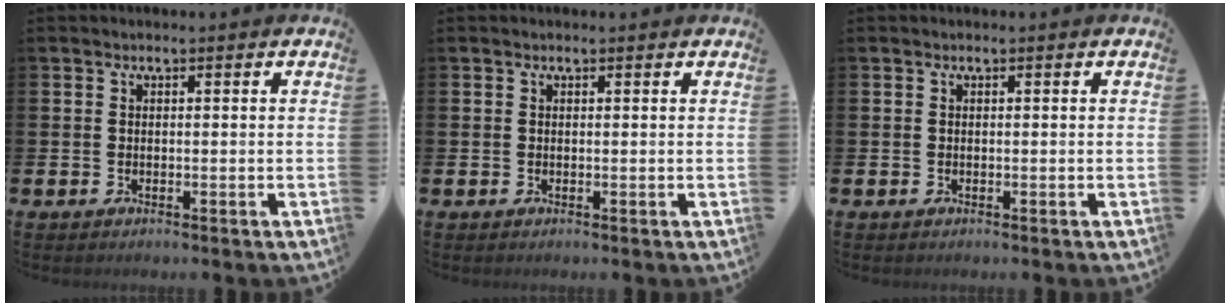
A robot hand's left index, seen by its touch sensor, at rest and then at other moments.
{"total": 0.0}
{"total": 0.0}